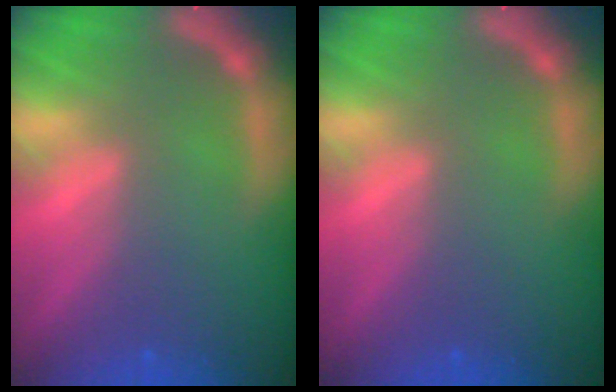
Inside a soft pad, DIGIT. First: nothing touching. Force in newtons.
{"total": 0.0}